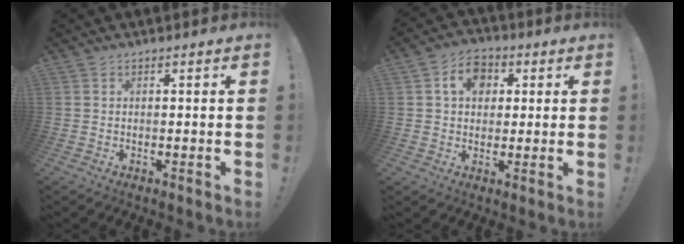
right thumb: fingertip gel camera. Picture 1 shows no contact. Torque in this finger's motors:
{"motor_torque": [1.11, 1.05, 0.05, -0.05, 0.00]}